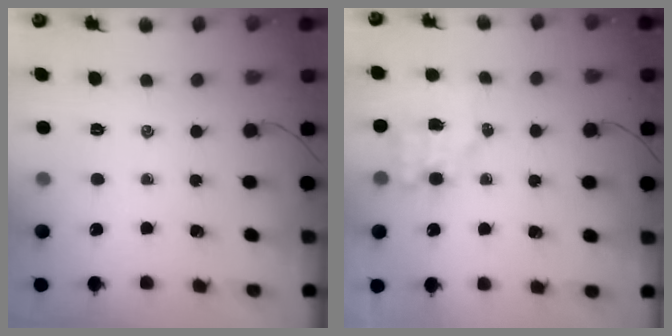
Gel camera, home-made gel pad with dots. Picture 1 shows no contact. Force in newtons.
{"total": 5.3, "press": 5.2, "slide": 0.7}